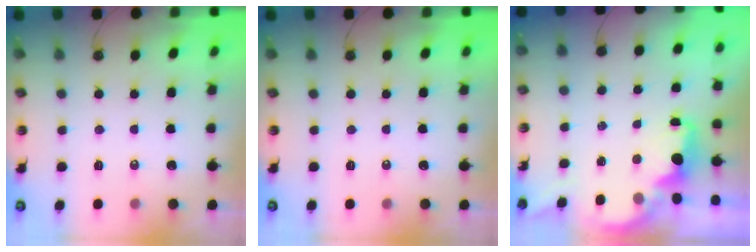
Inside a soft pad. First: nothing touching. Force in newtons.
{"total": 0.0}
{"total": 2.3, "press": 2.1, "slide": 0.8}